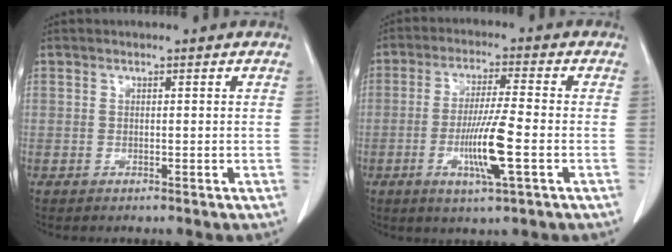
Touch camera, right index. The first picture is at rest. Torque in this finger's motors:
{"motor_torque": [1.25, 0.11, 0.66, 0.10]}